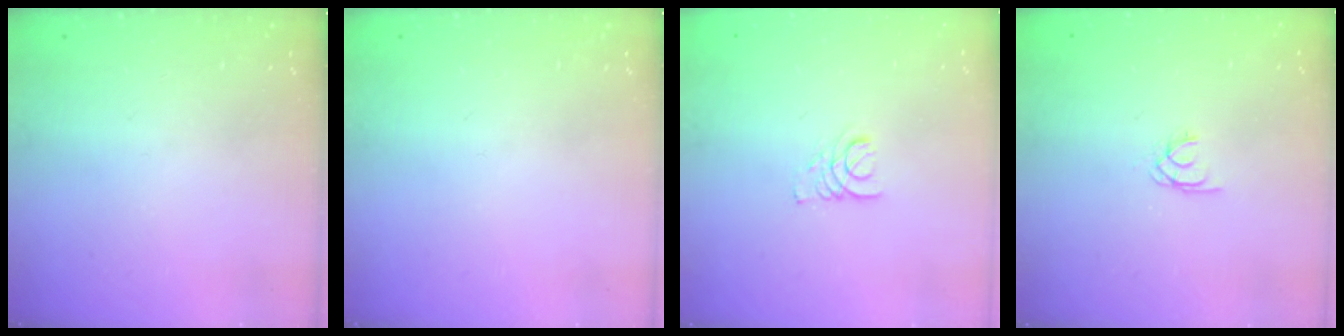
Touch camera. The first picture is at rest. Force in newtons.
{"total": 0.0}
{"total": 1.9, "press": 1.9, "slide": 0.2}
{"total": 1.5, "press": 1.4, "slide": 0.2}